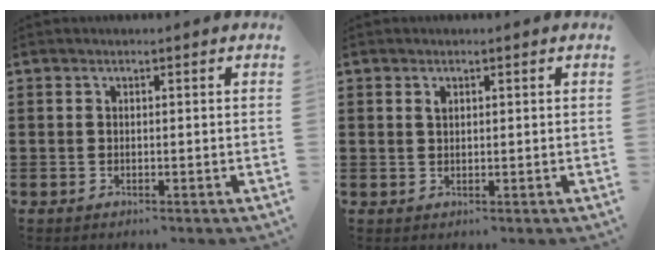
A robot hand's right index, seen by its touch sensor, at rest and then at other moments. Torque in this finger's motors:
{"motor_torque": [0.30, -0.17, 0.02, 0.03]}